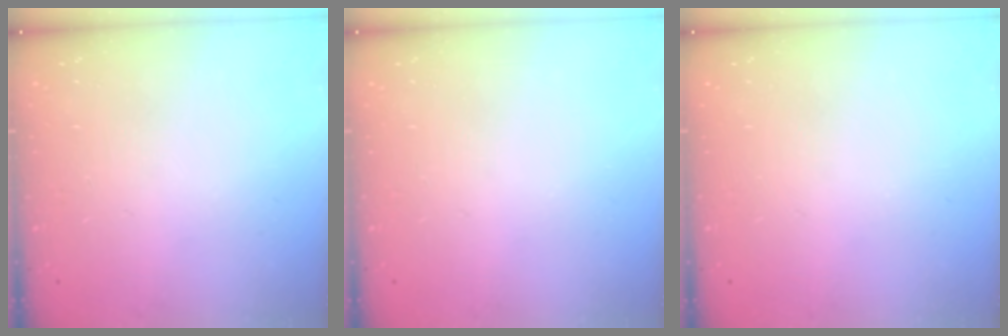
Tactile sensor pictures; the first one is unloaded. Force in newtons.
{"total": 0.0}
{"total": 0.0}